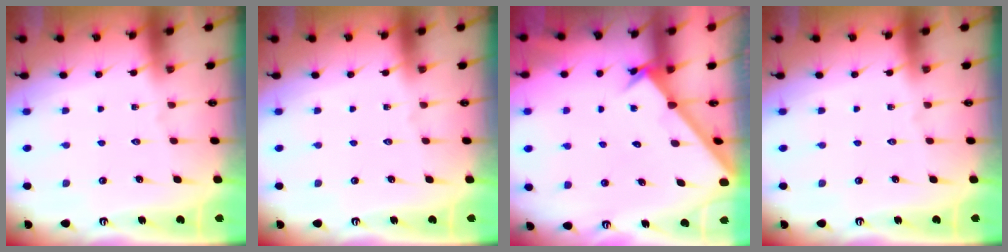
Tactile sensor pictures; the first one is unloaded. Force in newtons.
{"total": 0.0}
{"total": 2.1, "press": 2.1, "slide": 0.2}
{"total": 0.0}